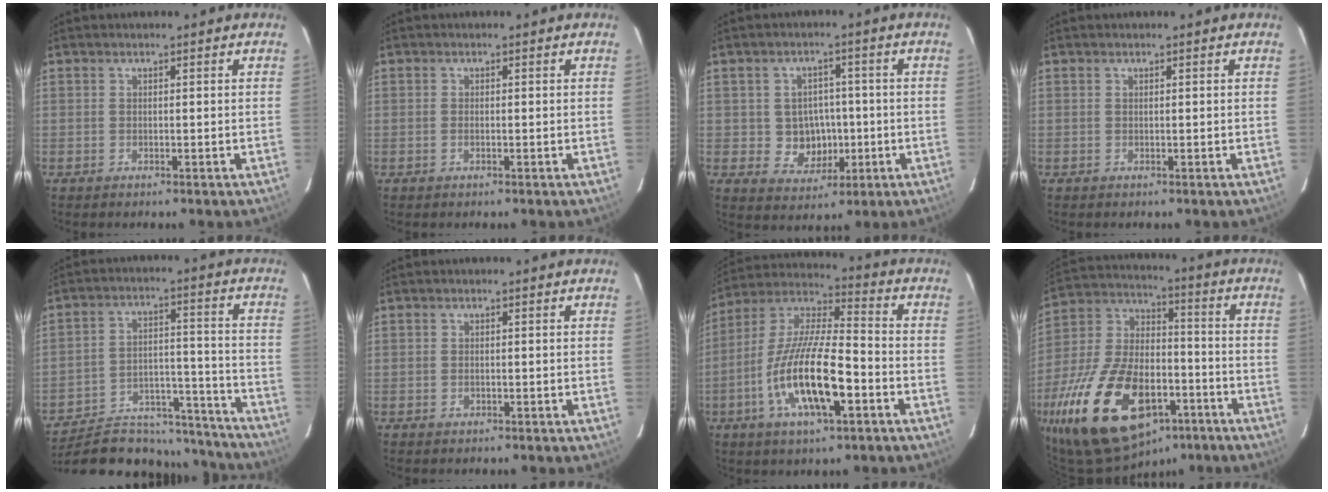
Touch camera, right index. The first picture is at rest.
{"total": 0.7, "force": [-0.3, 0.4, 0.5], "torque": [-0.012, 0.000, -0.006]}
{"total": 7.0, "force": [-0.9, 6.4, 2.5], "torque": [-0.057, 0.015, 0.004]}
{"total": 0.0}
{"total": 26.1, "force": [-22.5, 9.4, 9.2], "torque": [-0.173, 0.024, -0.296]}
{"total": 0.9, "force": [-0.4, 0.7, 0.4], "torque": [-0.006, 0.000, -0.005]}
{"total": 17.8, "force": [-6.3, 5.2, 15.8], "torque": [-0.318, -0.013, -0.120]}
{"total": 27.8, "force": [-14.5, 14.2, 18.9], "torque": [-0.375, -0.006, -0.229]}